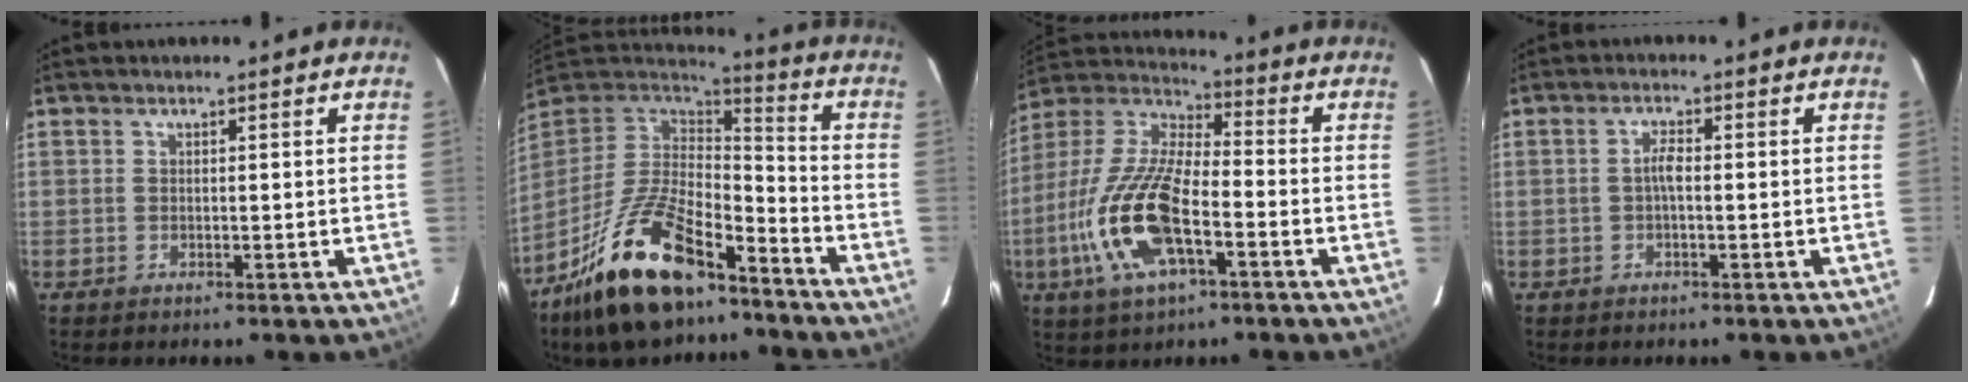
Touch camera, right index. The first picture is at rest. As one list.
[{"total": 22.2, "force": [-14.8, 8.9, 13.9], "torque": [-0.278, -0.016, -0.256]}, {"total": 18.2, "force": [-6.3, 6.8, 15.6], "torque": [-0.335, -0.012, -0.126]}, {"total": 2.0, "force": [-0.4, 0.6, 1.9], "torque": [-0.038, 0.007, -0.008]}]